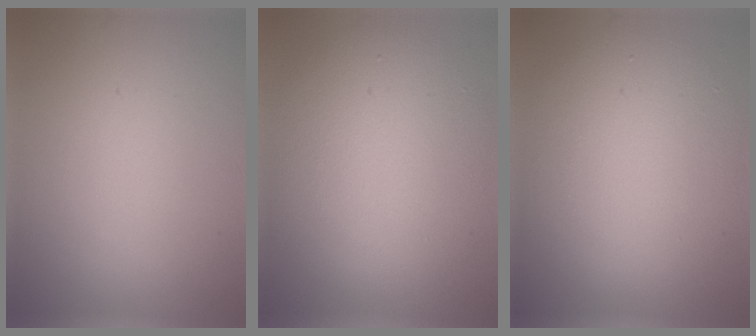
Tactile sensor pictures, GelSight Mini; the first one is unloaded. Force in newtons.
{"total": 8.5, "press": 8.5, "slide": 0.3}
{"total": 8.6, "press": 8.6, "slide": 0.6}